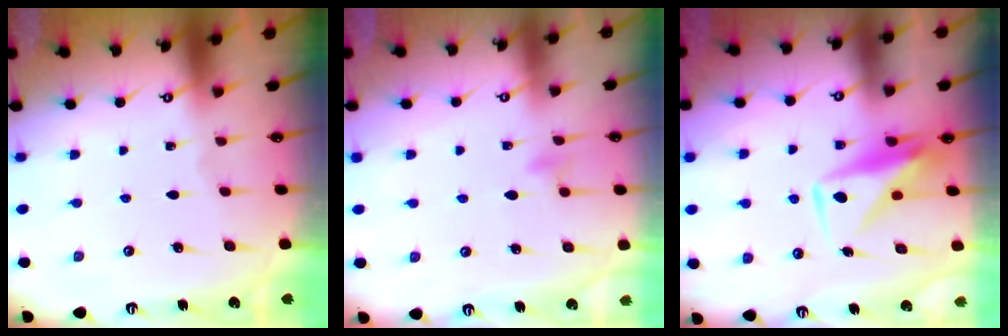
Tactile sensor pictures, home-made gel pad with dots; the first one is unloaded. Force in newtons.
{"total": 4.6, "press": 4.5, "slide": 0.4}
{"total": 9.1, "press": 9.1, "slide": 0.6}